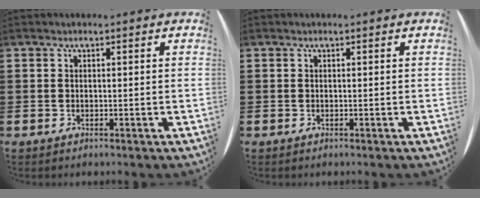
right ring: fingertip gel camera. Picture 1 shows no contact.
{"total": 0.0}